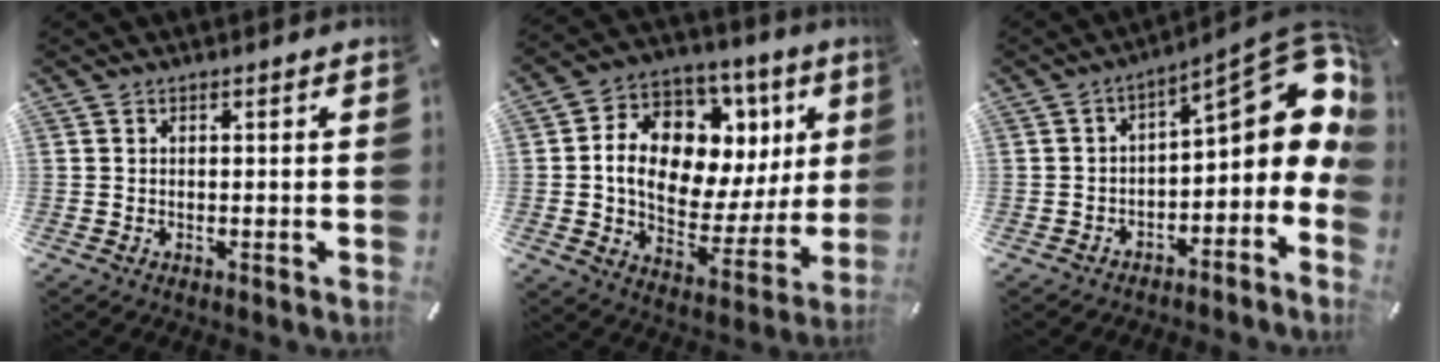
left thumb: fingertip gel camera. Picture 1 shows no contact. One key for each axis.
{"total": 14.3, "fx": 4.0, "fy": 10.4, "fz": 8.9, "tx": -0.131, "ty": -0.037, "tz": 0.072}
{"total": 14.6, "fx": 4.4, "fy": 7.3, "fz": 11.8, "tx": -0.124, "ty": -0.046, "tz": 0.066}